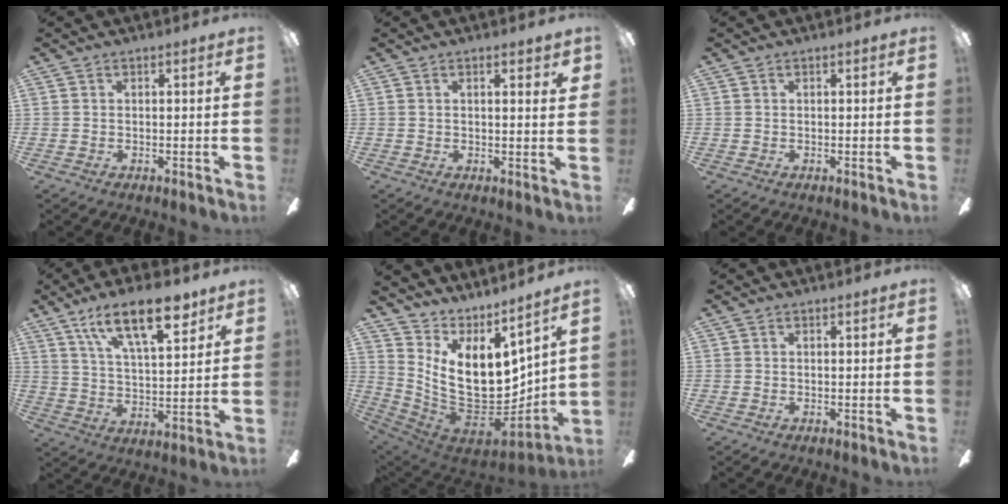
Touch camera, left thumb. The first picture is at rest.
{"total": 2.1, "force": [1.0, 0.3, 1.8], "torque": [-0.022, -0.006, 0.014]}
{"total": 0.0}
{"total": 17.2, "force": [10.8, 6.4, 11.8], "torque": [-0.189, -0.042, 0.178]}
{"total": 18.6, "force": [3.5, 10.6, 14.9], "torque": [-0.287, -0.063, 0.079]}
{"total": 0.0}